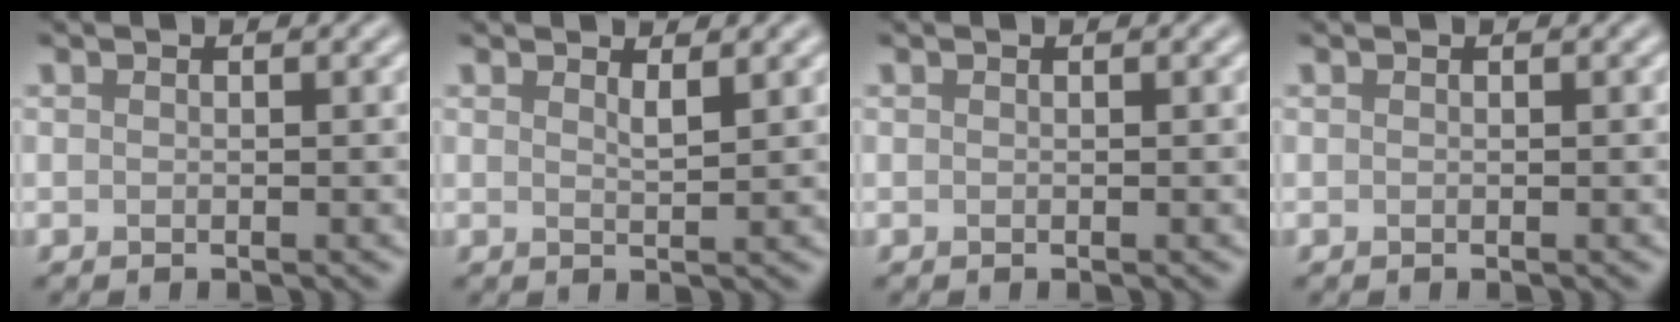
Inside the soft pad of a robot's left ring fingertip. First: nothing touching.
{"total": 1.2, "force": [0.9, 0.2, 0.7], "torque": [-0.010, -0.002, 0.014]}
{"total": 0.0}
{"total": 0.0}